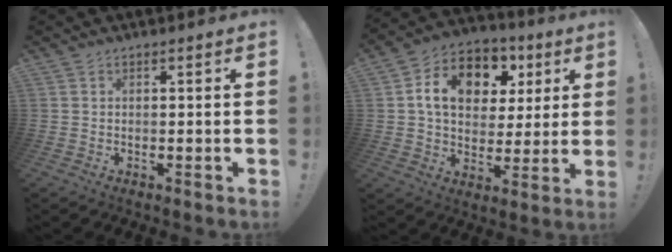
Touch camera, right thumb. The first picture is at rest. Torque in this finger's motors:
{"motor_torque": [1.61, 2.84, 0.59, -0.32, 0.32]}